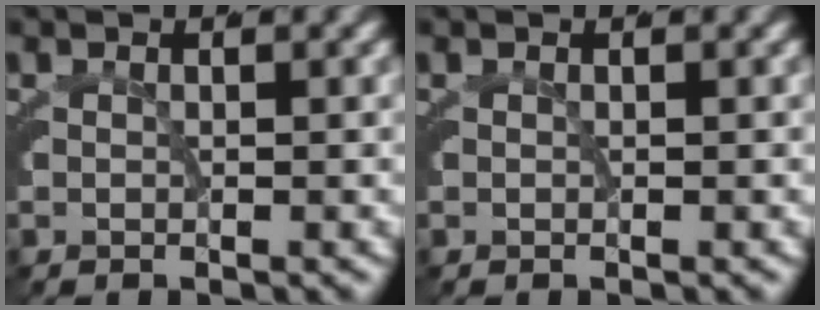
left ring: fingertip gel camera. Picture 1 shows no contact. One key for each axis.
{"total": 0.0}